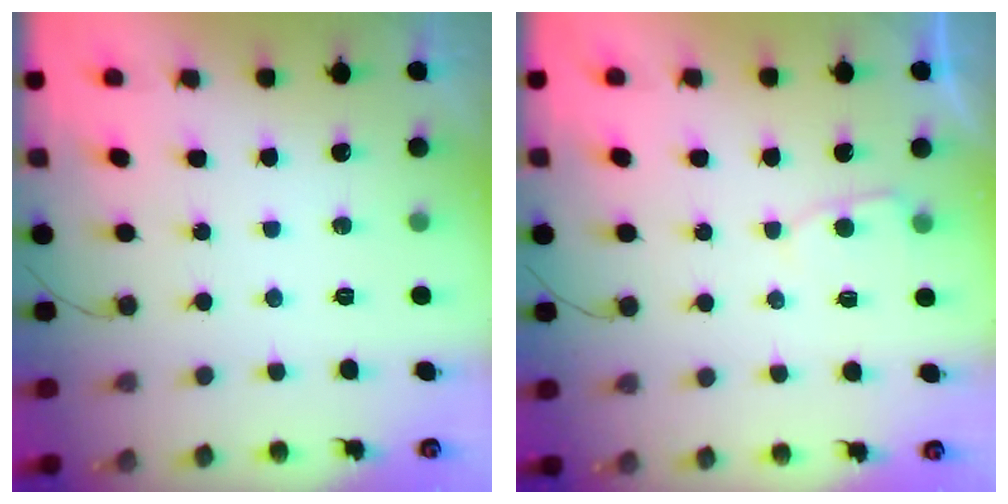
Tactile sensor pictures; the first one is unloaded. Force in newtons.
{"total": 2.7, "press": 2.7, "slide": 0.3}